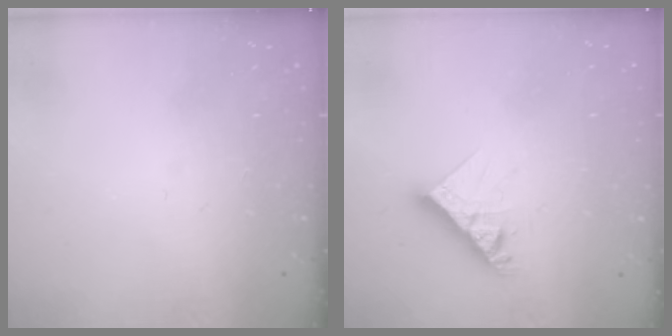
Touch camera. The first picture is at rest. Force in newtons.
{"total": 8.7, "press": 8.7, "slide": 0.8}